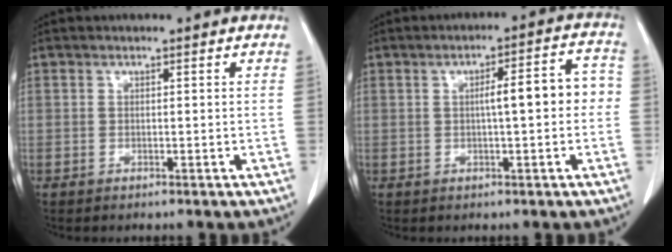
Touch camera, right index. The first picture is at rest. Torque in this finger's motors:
{"motor_torque": [1.05, -0.14, 0.52, 0.14]}